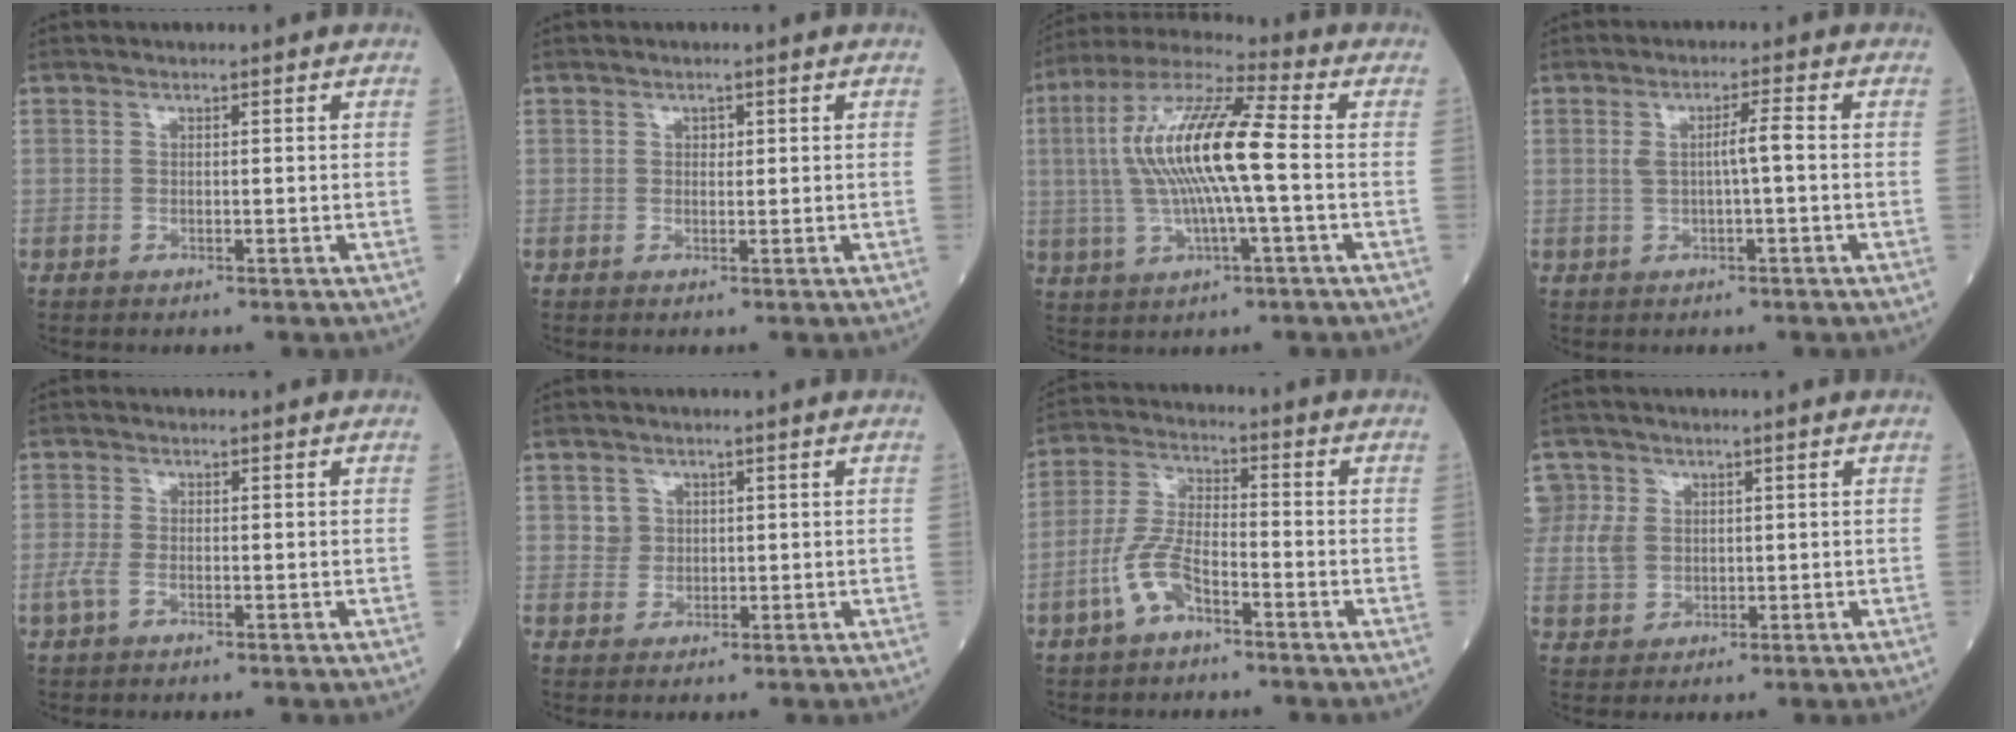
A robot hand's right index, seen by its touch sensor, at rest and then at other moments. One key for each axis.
{"total": 0.9, "fx": 0.3, "fy": 0.7, "fz": 0.5, "tx": -0.006, "ty": 0.000, "tz": 0.003}
{"total": 15.0, "fx": 0.2, "fy": 1.6, "fz": 14.9, "tx": -0.298, "ty": 0.015, "tz": -0.003}
{"total": 3.4, "fx": 0.1, "fy": 0.1, "fz": 3.4, "tx": -0.064, "ty": 0.005, "tz": 0.003}
{"total": 2.0, "fx": -0.8, "fy": 0.8, "fz": 1.7, "tx": -0.054, "ty": -0.004, "tz": -0.020}
{"total": 1.8, "fx": 0.5, "fy": 1.8, "fz": 0.1, "tx": 0.008, "ty": 0.001, "tz": 0.003}
{"total": 6.9, "fx": -3.6, "fy": 2.4, "fz": 5.4, "tx": -0.127, "ty": 0.005, "tz": -0.074}
{"total": 4.8, "fx": 1.4, "fy": 4.5, "fz": 0.6, "tx": -0.009, "ty": 0.013, "tz": 0.033}